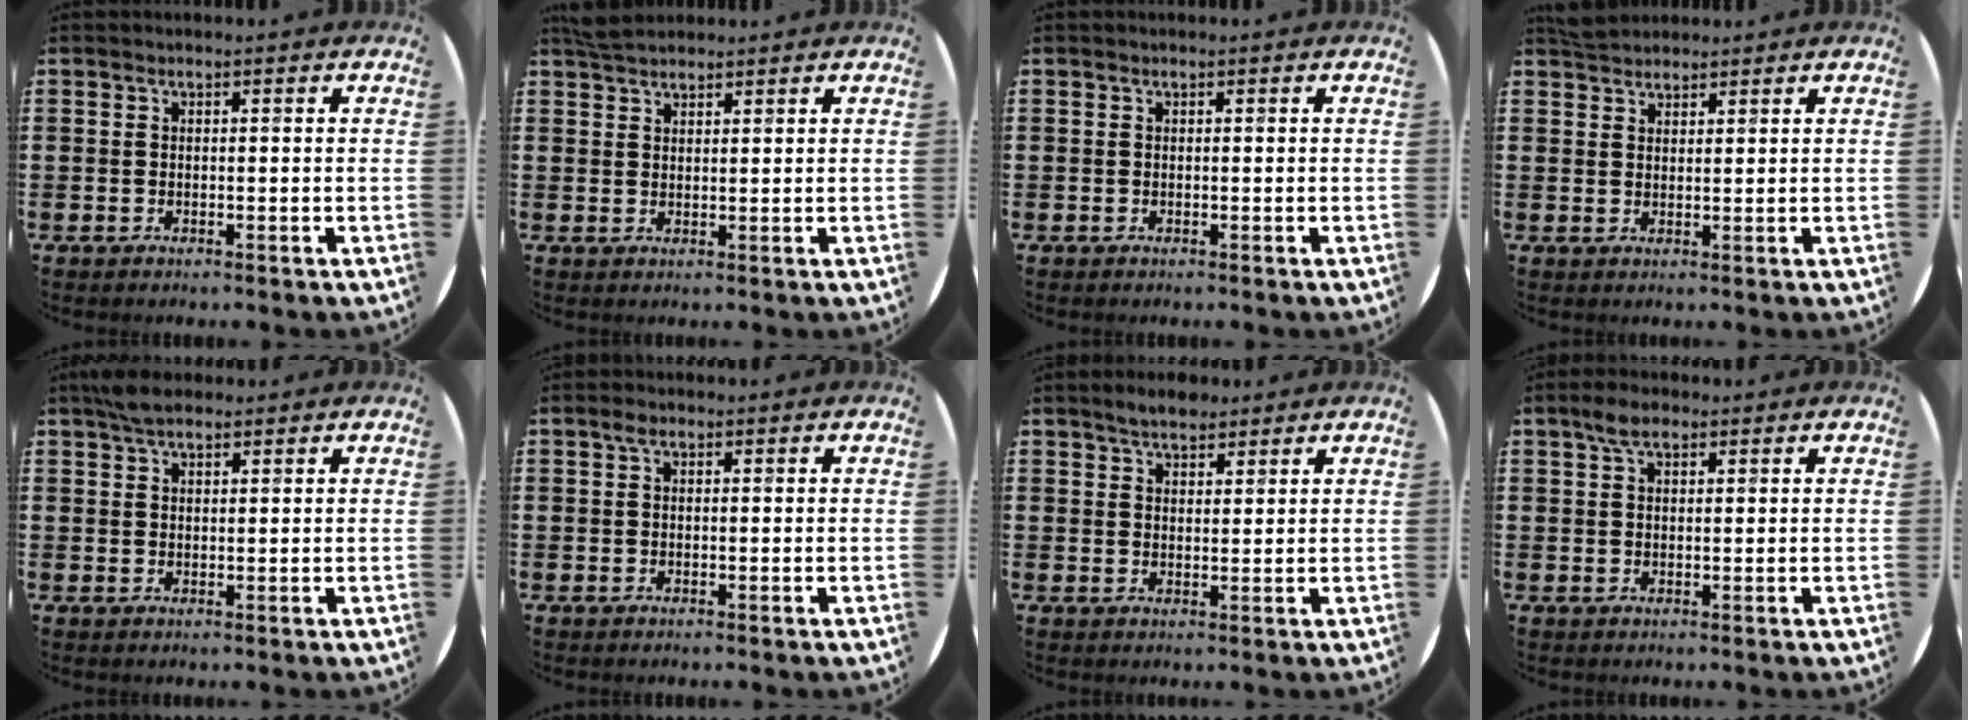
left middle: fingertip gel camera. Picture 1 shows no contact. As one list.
[{"total": 2.6, "force": [2.5, 0.7, 0.5], "torque": [-0.007, 0.003, 0.046]}, {"total": 0.0}, {"total": 2.6, "force": [2.5, 0.7, 0.1], "torque": [0.002, 0.000, 0.047]}, {"total": 3.2, "force": [2.6, 1.3, 1.5], "torque": [-0.034, 0.008, 0.048]}, {"total": 1.0, "force": [0.5, 0.6, 0.7], "torque": [-0.014, 0.007, 0.008]}, {"total": 3.3, "force": [2.9, 1.1, 0.9], "torque": [-0.013, -0.002, 0.053]}, {"total": 3.3, "force": [2.2, 1.5, 1.9], "torque": [-0.033, 0.005, 0.037]}]